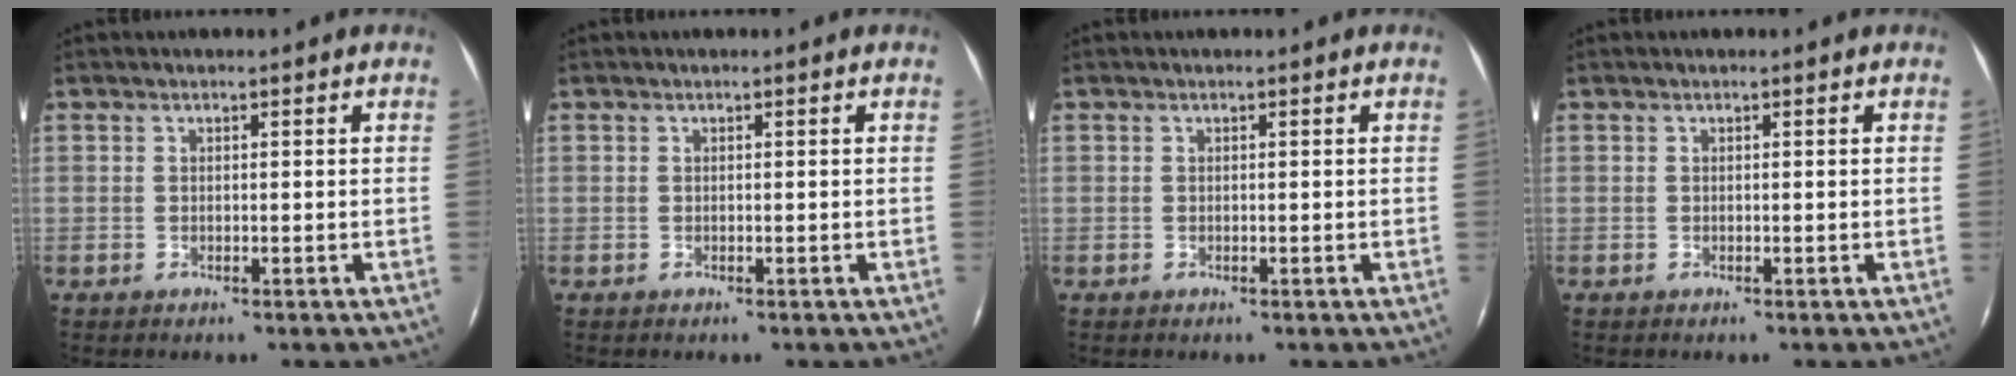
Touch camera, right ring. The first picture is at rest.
{"total": 0.0}
{"total": 0.0}
{"total": 0.0}